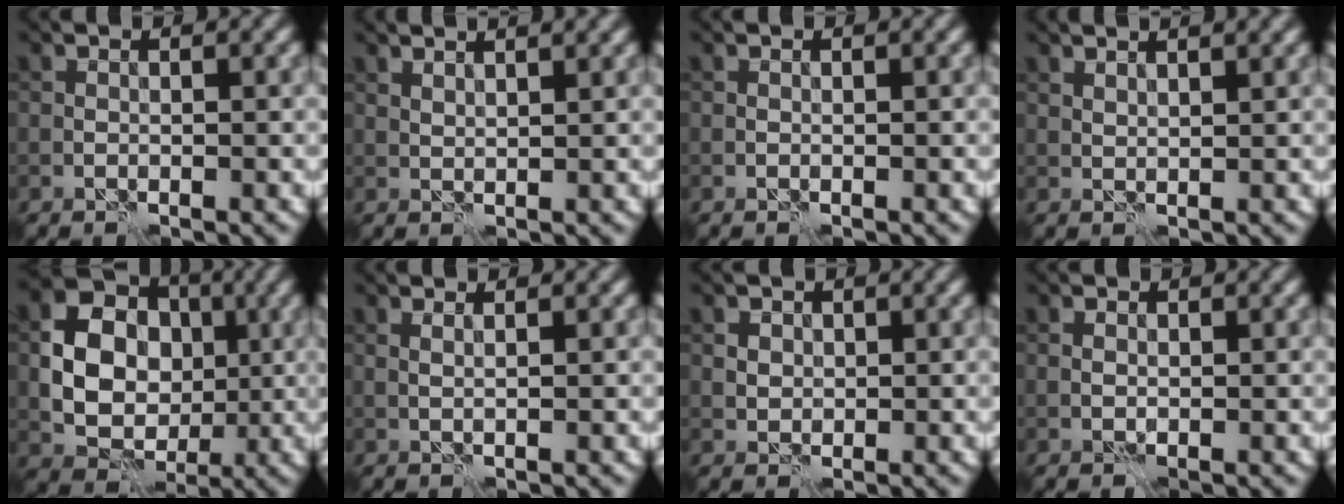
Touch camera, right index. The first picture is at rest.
{"total": 3.4, "force": [2.5, 1.2, 2.0], "torque": [-0.020, 0.024, 0.013]}
{"total": 0.0}
{"total": 3.1, "force": [2.4, 1.0, 1.7], "torque": [-0.018, 0.018, 0.014]}
{"total": 9.6, "force": [0.4, 8.0, 5.2], "torque": [-0.074, 0.012, -0.001]}
{"total": 1.2, "force": [0.7, 0.4, 0.9], "torque": [-0.010, -0.003, 0.001]}
{"total": 1.9, "force": [0.8, 1.5, 0.8], "torque": [-0.023, 0.000, 0.023]}
{"total": 1.0, "force": [0.0, 0.7, 0.7], "torque": [-0.014, 0.003, 0.000]}